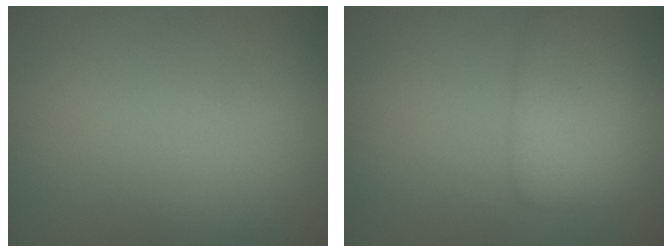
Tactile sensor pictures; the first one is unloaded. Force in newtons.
{"total": 3.7, "press": 3.7, "slide": 0.1}